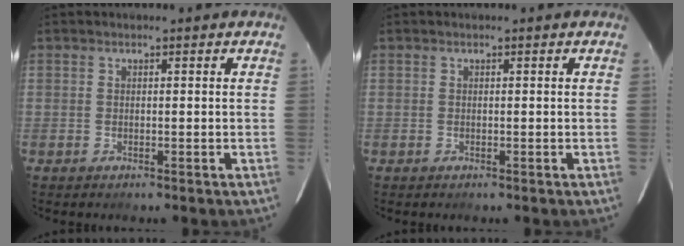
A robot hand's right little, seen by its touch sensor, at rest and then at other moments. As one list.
[{"total": 0.0}]